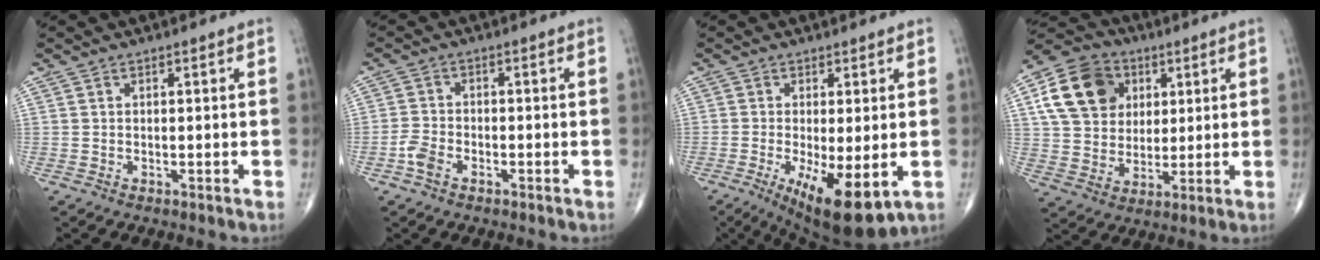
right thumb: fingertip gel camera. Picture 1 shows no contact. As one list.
[{"total": 3.4, "force": [-1.8, 2.0, 2.0], "torque": [-0.046, 0.011, -0.037]}, {"total": 12.4, "force": [-3.7, 4.1, 11.1], "torque": [-0.176, -0.025, -0.044]}, {"total": 15.3, "force": [4.9, 12.1, 8.0], "torque": [-0.125, -0.002, 0.085]}]